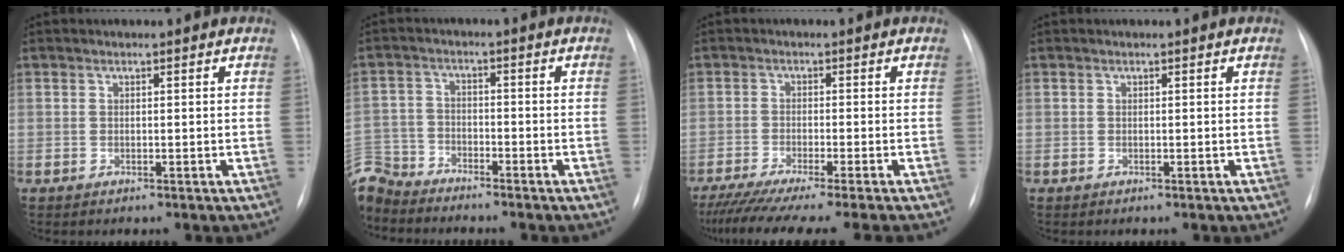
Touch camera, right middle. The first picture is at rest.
{"total": 8.3, "force": [-8.0, 2.2, 0.4], "torque": [-0.018, 0.003, -0.157]}
{"total": 13.6, "force": [-11.7, -1.2, 6.8], "torque": [-0.093, -0.041, -0.180]}
{"total": 0.0}